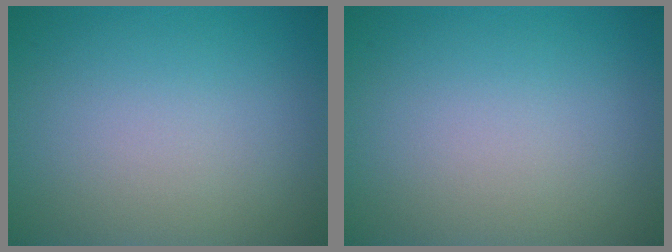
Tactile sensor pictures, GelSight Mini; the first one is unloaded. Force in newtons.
{"total": 0.0}